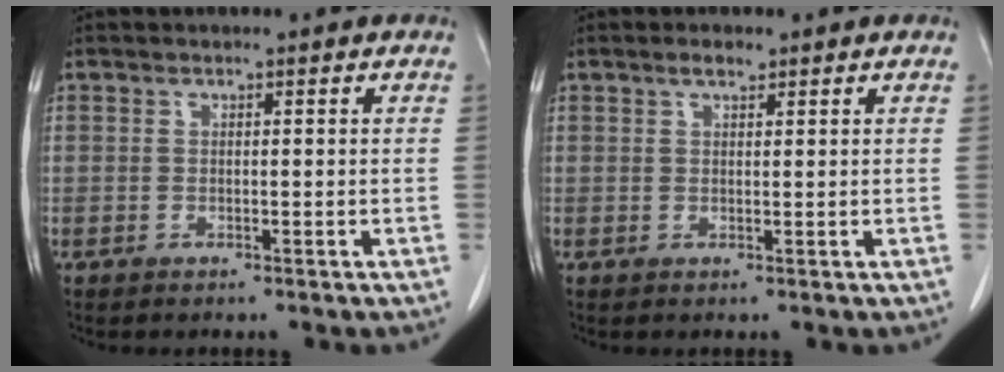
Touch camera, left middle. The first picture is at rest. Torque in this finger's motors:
{"motor_torque": [0.36, -0.21, -0.03, 0.02]}